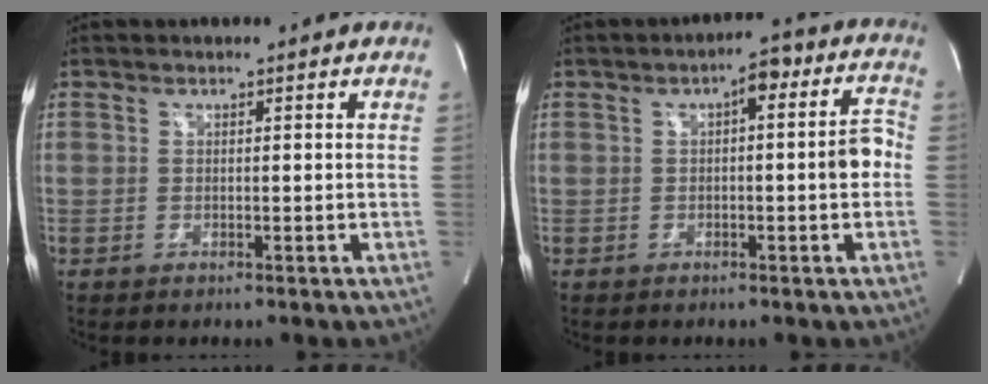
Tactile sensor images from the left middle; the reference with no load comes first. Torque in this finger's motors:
{"motor_torque": [0.76, -0.46, 0.43, 0.08]}